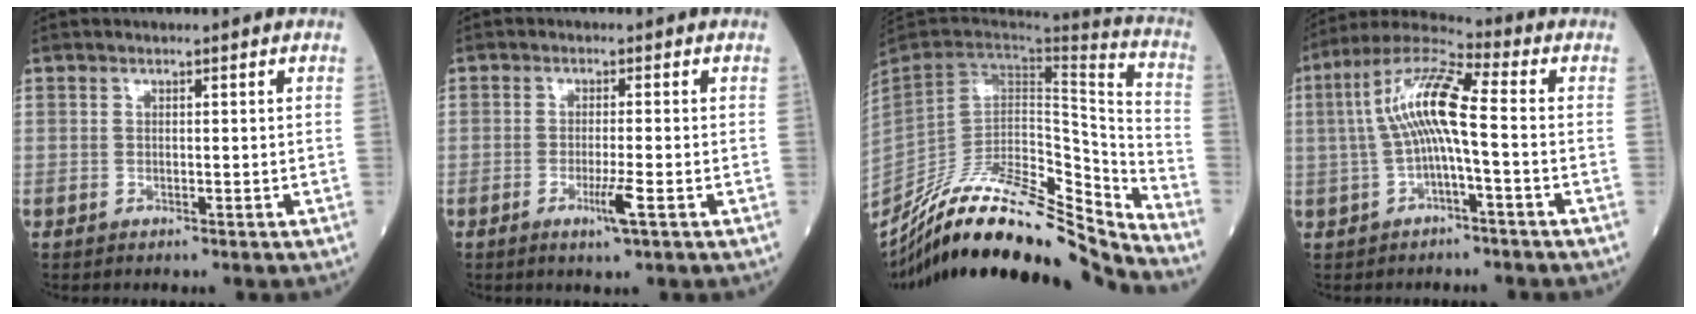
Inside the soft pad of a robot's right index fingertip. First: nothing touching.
{"total": 3.4, "force": [-1.5, -0.4, 3.1], "torque": [-0.058, -0.009, -0.028]}
{"total": 28.5, "force": [-25.1, 3.2, 13.3], "torque": [-0.208, -0.023, -0.404]}
{"total": 10.2, "force": [-0.2, 1.2, 10.1], "torque": [-0.202, 0.032, -0.009]}